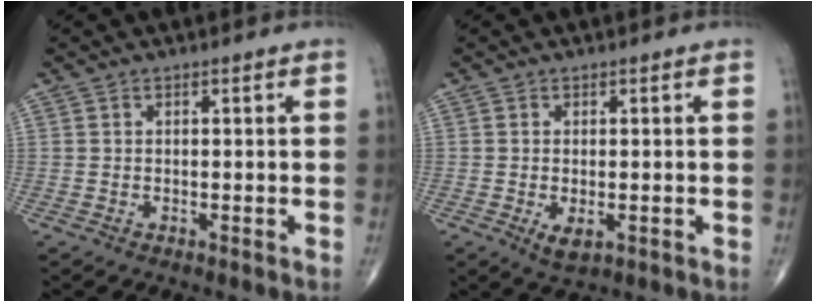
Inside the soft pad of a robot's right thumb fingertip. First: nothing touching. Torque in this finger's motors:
{"motor_torque": [-0.21, 0.24, 0.22, 0.21, 0.10]}